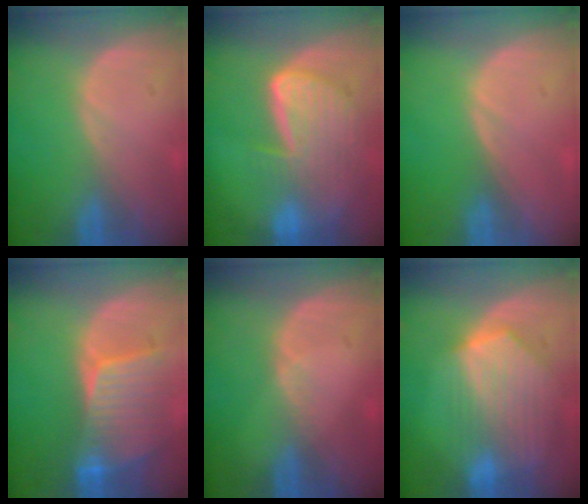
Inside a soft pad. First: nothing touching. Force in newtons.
{"total": 9.2, "press": 8.1, "slide": 4.5}
{"total": 0.0}
{"total": 8.3, "press": 7.7, "slide": 3.2}
{"total": 1.1, "press": 0.8, "slide": 0.8}
{"total": 9.0, "press": 8.0, "slide": 4.0}